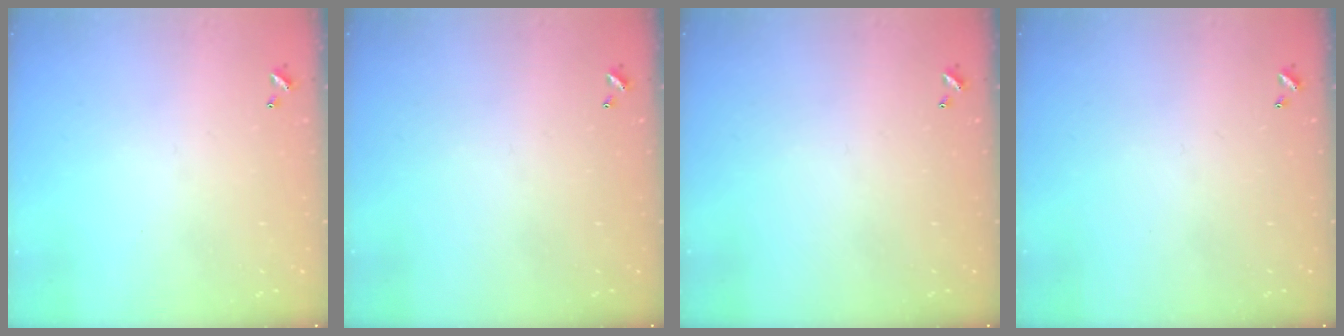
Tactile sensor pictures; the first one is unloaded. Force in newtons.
{"total": 0.0}
{"total": 0.0}
{"total": 0.0}